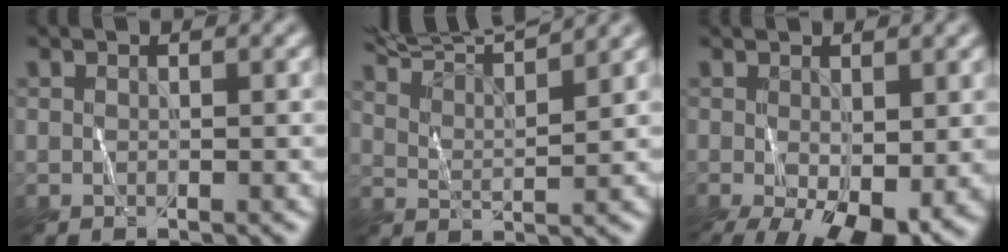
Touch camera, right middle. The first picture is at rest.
{"total": 8.8, "force": [7.9, 1.3, 3.8], "torque": [-0.069, 0.025, 0.094]}
{"total": 8.5, "force": [-2.9, 3.8, 7.0], "torque": [-0.128, -0.014, -0.033]}